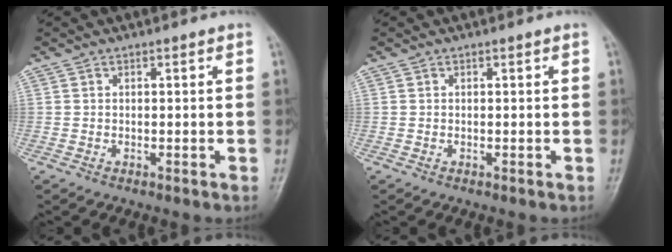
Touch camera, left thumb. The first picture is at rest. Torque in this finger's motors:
{"motor_torque": [0.00, 0.00, -0.06, -0.06, 0.00]}